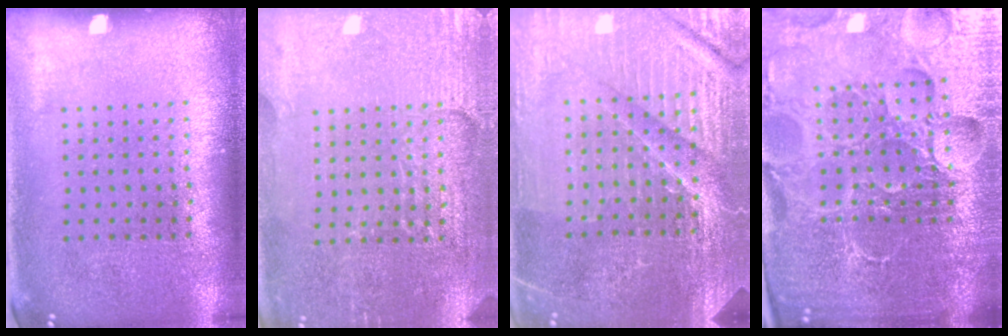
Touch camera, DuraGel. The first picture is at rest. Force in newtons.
{"total": 3.1, "press": 3.1, "slide": 0.3}
{"total": 4.9, "press": 4.6, "slide": 1.7}
{"total": 6.2, "press": 5.6, "slide": 2.7}